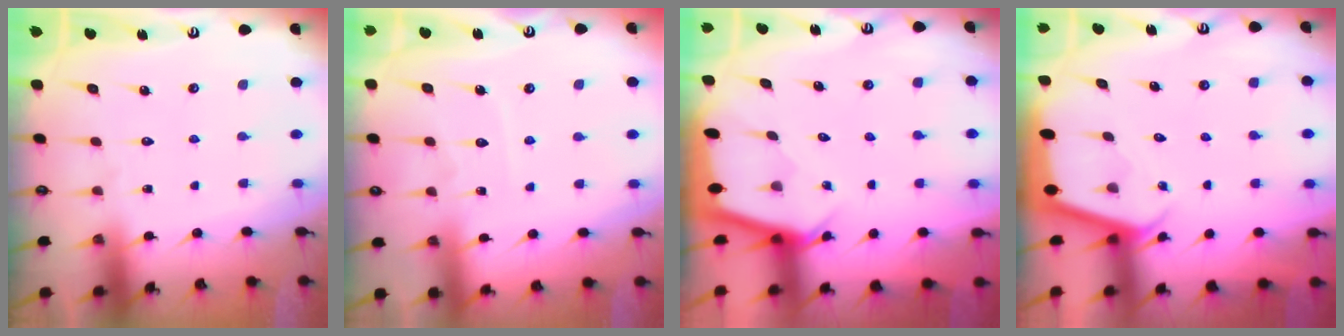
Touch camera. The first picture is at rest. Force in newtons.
{"total": 4.9, "press": 4.9, "slide": 0.3}
{"total": 2.3, "press": 2.3, "slide": 0.2}
{"total": 1.9, "press": 1.9, "slide": 0.1}